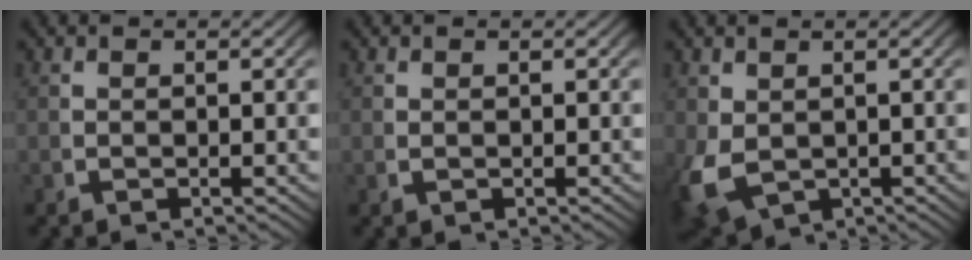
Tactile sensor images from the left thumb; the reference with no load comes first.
{"total": 0.0}
{"total": 5.2, "force": [-1.6, 4.0, 3.0], "torque": [-0.081, -0.038, -0.001]}